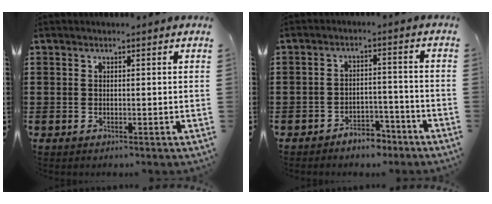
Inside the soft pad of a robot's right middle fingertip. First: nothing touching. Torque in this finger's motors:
{"motor_torque": [2.14, 0.00, 0.03, 0.03]}